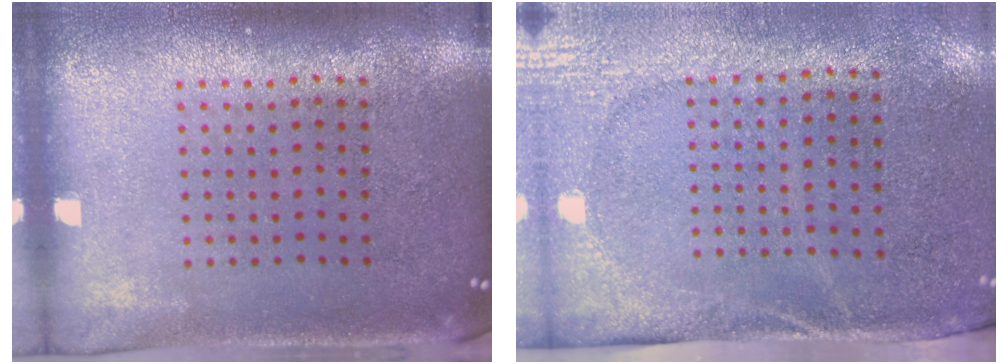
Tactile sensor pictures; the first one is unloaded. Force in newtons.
{"total": 2.8, "press": 2.3, "slide": 1.6}